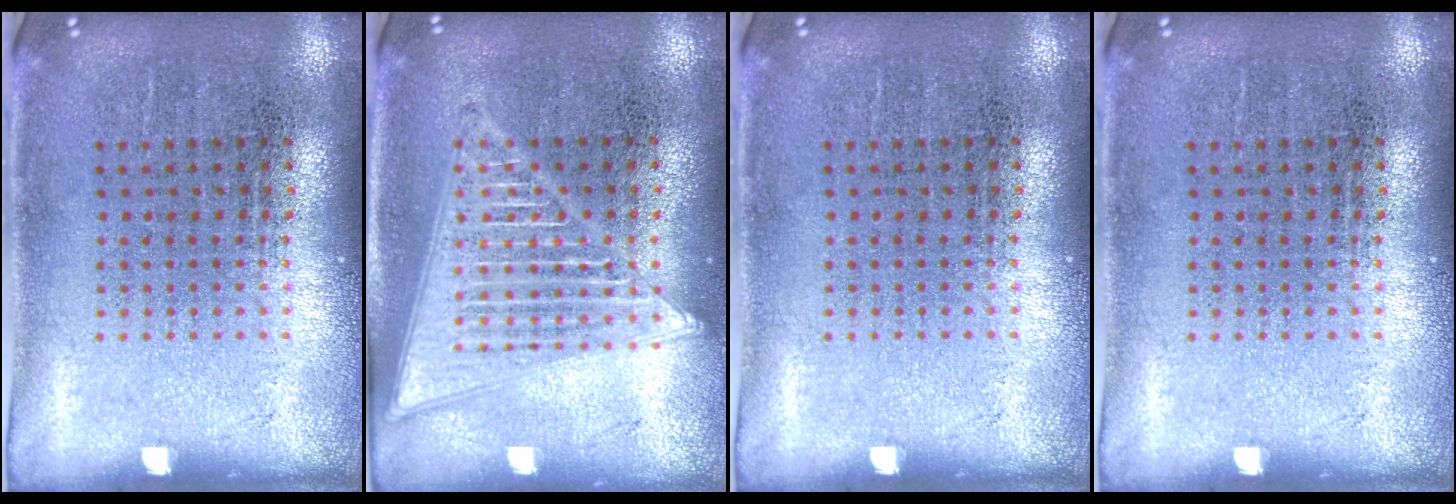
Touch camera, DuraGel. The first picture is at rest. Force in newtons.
{"total": 2.9, "press": 2.9, "slide": 0.3}
{"total": 0.0}
{"total": 0.0}